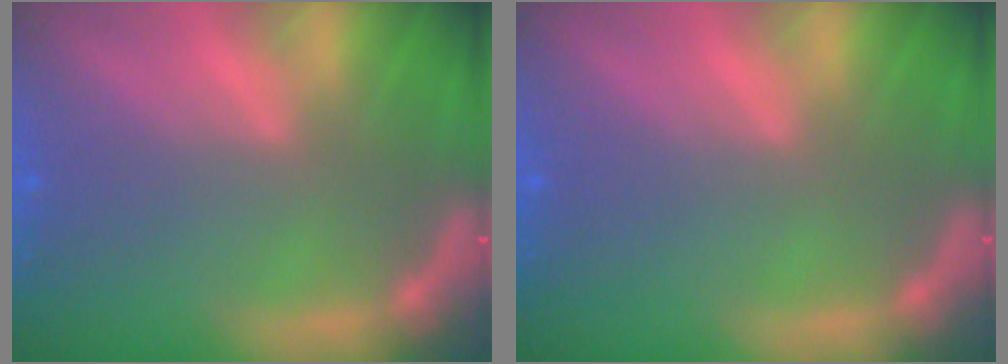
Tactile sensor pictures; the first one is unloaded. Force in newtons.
{"total": 0.0}